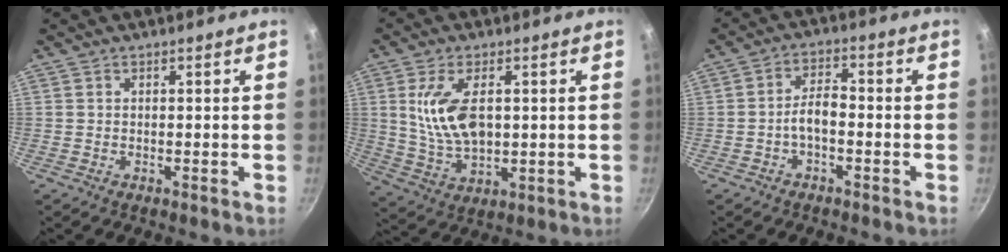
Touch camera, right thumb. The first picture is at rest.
{"total": 11.4, "force": [2.0, 6.2, 9.4], "torque": [-0.169, -0.013, 0.046]}
{"total": 4.5, "force": [-1.8, 1.9, 3.6], "torque": [-0.062, 0.029, -0.036]}